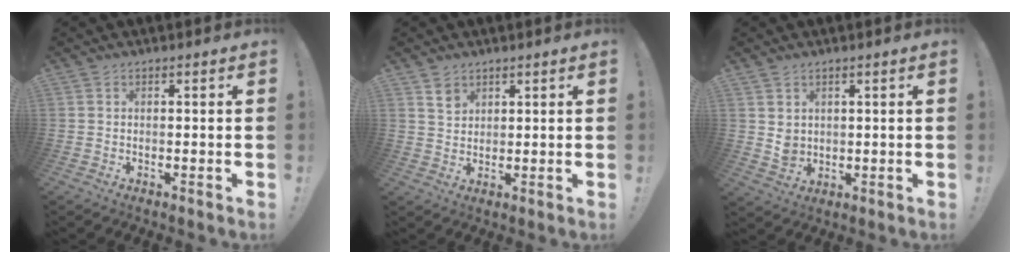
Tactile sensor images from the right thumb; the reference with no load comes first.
{"total": 4.3, "force": [2.8, 3.0, 1.1], "torque": [-0.003, -0.017, 0.050]}
{"total": 4.3, "force": [2.0, 3.5, 1.7], "torque": [-0.015, -0.011, 0.036]}